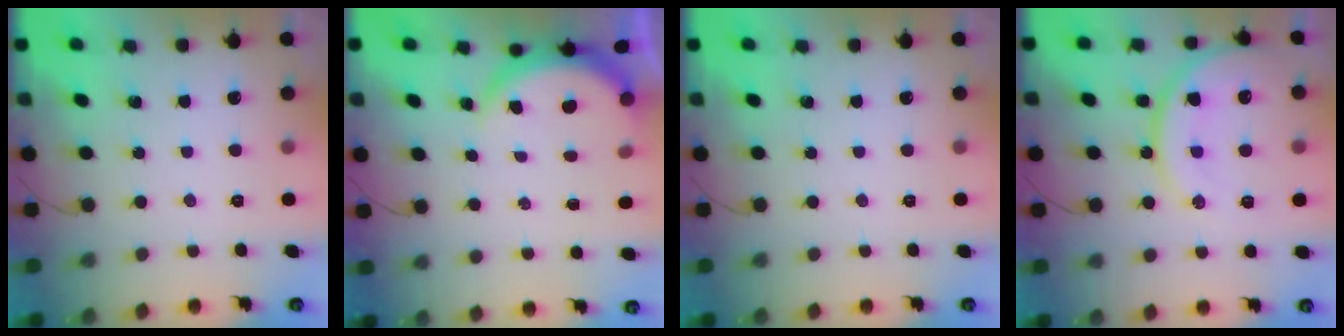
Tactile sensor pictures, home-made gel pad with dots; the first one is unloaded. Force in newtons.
{"total": 3.9, "press": 3.9, "slide": 0.2}
{"total": 0.0}
{"total": 17.2, "press": 17.2, "slide": 1.6}